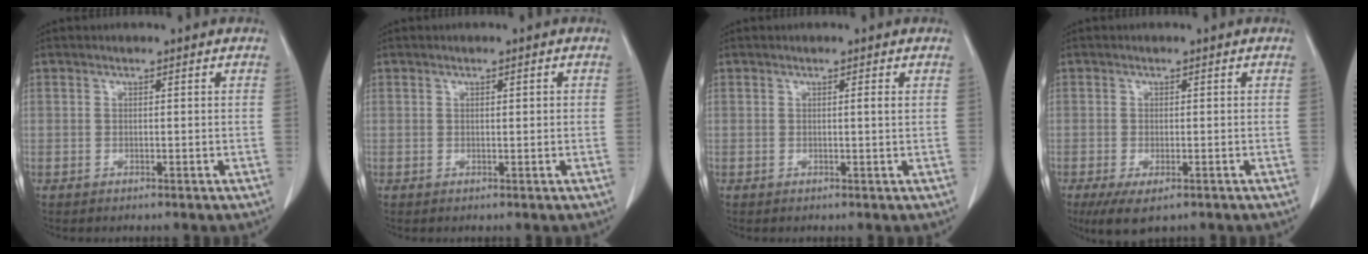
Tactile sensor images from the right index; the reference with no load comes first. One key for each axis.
{"total": 0.9, "fx": 0.2, "fy": 0.2, "fz": 0.9, "tx": -0.016, "ty": 0.002, "tz": 0.004}
{"total": 0.8, "fx": 0.2, "fy": -0.2, "fz": 0.8, "tx": -0.011, "ty": 0.001, "tz": 0.002}
{"total": 5.0, "fx": -3.1, "fy": 1.7, "fz": 3.6, "tx": -0.063, "ty": -0.013, "tz": -0.046}